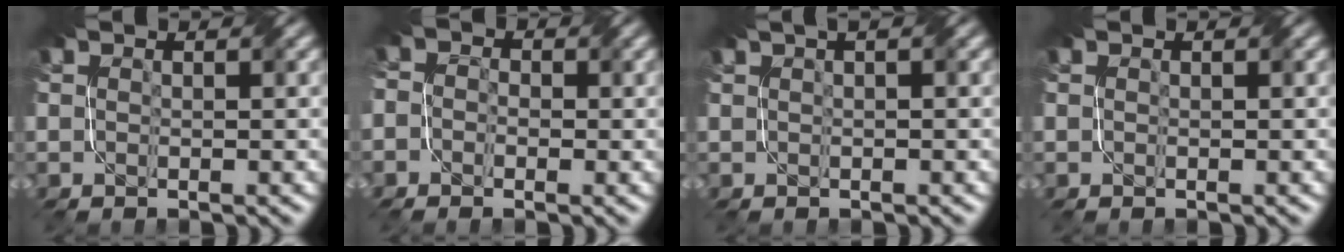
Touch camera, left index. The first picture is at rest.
{"total": 1.8, "force": [-0.4, 1.6, 0.8], "torque": [-0.007, 0.010, -0.019]}
{"total": 1.0, "force": [0.6, -0.1, 0.7], "torque": [-0.014, 0.004, 0.008]}
{"total": 0.0}